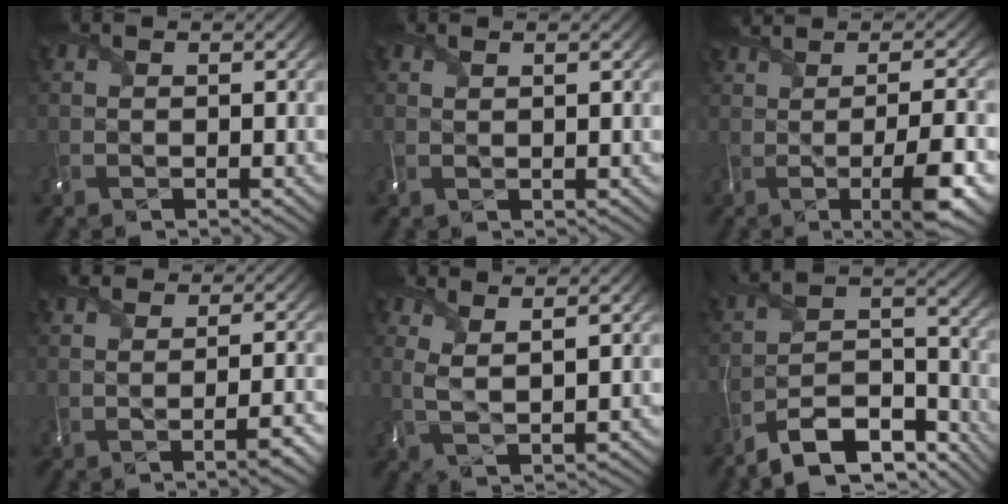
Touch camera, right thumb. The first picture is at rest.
{"total": 0.6, "force": [0.5, -0.1, 0.4], "torque": [-0.002, -0.001, 0.005]}
{"total": 6.9, "force": [-1.1, 0.8, 6.8], "torque": [-0.081, 0.016, -0.019]}
{"total": 3.6, "force": [1.1, 1.2, 3.3], "torque": [-0.034, 0.021, -0.007]}
{"total": 4.0, "force": [2.5, 1.0, 3.0], "torque": [-0.058, -0.008, 0.047]}
{"total": 11.4, "force": [-10.2, 2.4, 4.3], "torque": [-0.062, 0.001, -0.188]}